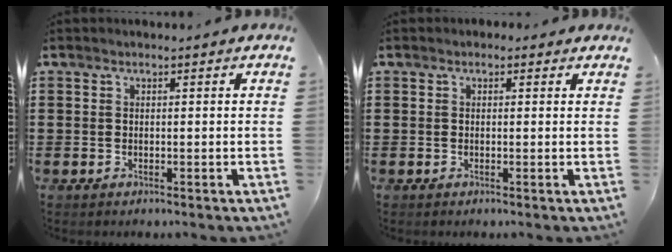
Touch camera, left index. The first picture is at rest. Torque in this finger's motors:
{"motor_torque": [2.14, 0.00, 0.43, 0.02]}